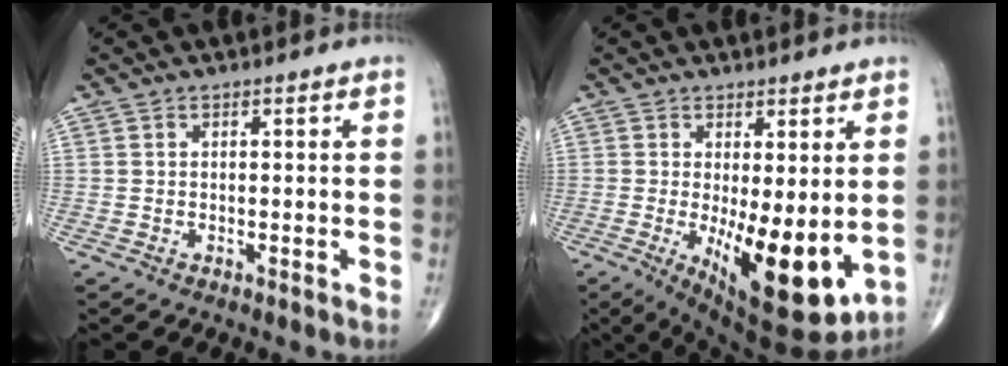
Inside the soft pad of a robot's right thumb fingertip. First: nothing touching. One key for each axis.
{"total": 14.0, "fx": -2.0, "fy": 5.0, "fz": 12.9, "tx": -0.187, "ty": -0.033, "tz": -0.011}